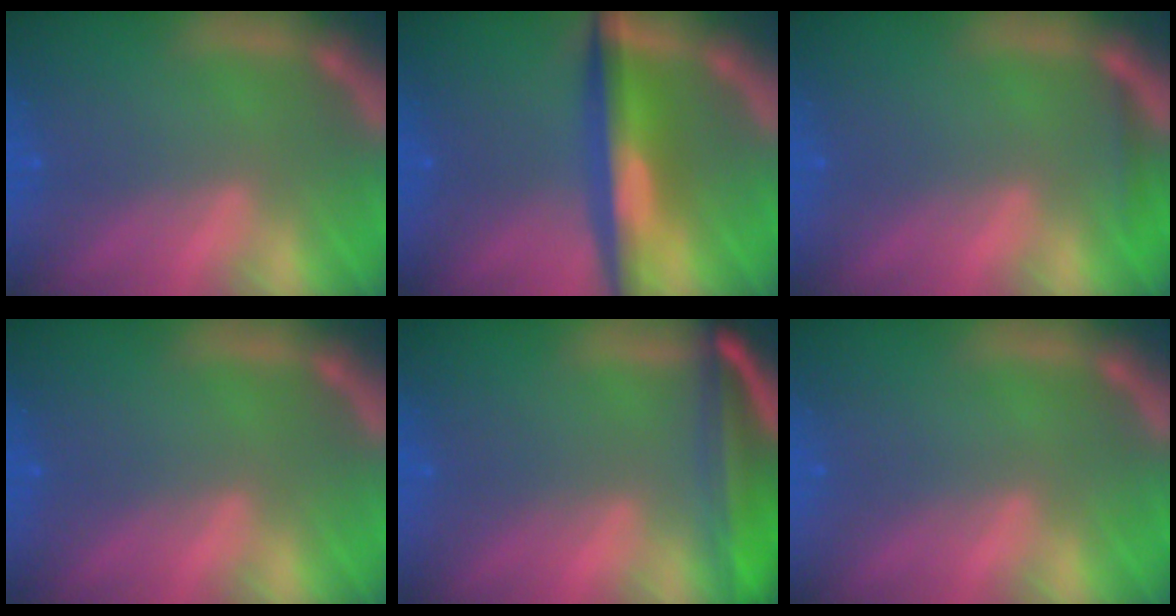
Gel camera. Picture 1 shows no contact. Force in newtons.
{"total": 6.5}
{"total": 0.9}
{"total": 0.0}
{"total": 8.0}
{"total": 0.0}